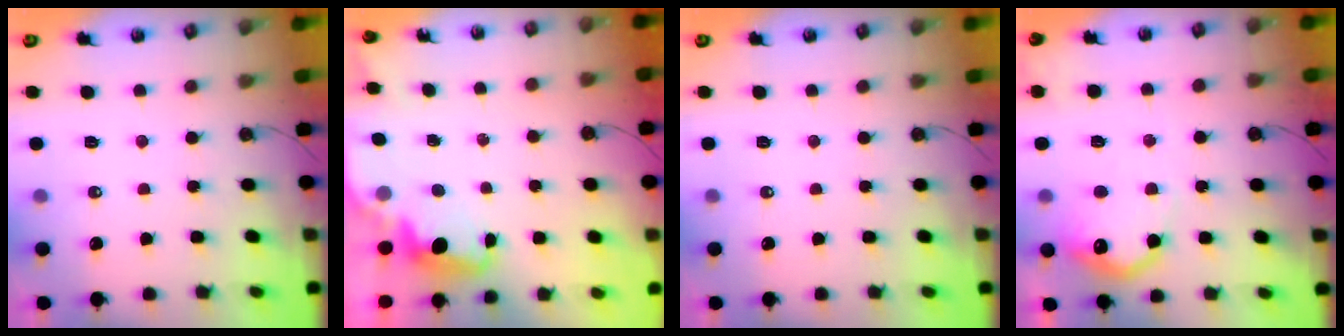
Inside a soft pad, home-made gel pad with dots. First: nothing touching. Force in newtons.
{"total": 2.3, "press": 2.3, "slide": 0.5}
{"total": 0.0}
{"total": 15.9, "press": 15.9, "slide": 1.1}